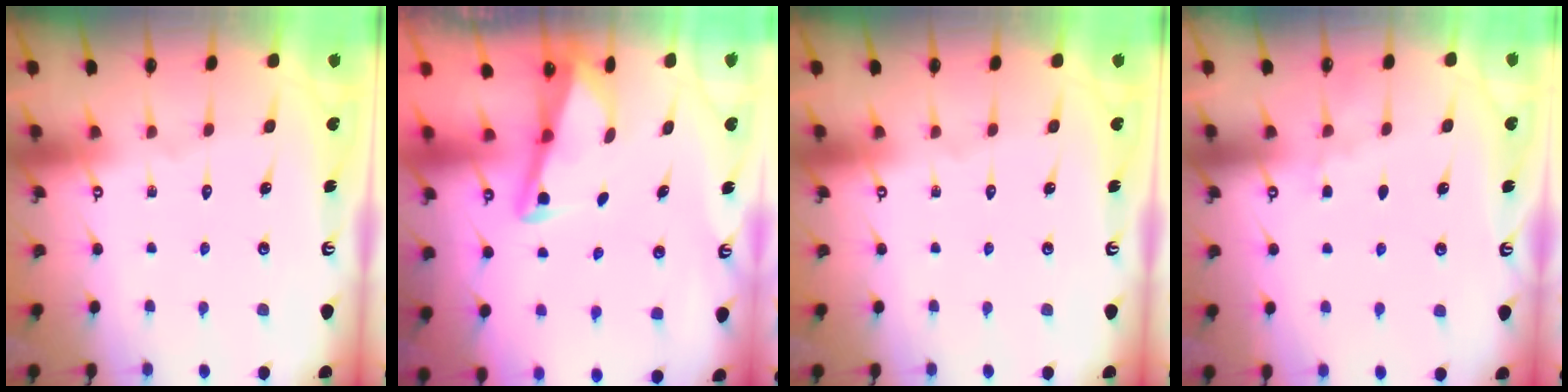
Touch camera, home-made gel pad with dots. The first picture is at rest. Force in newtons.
{"total": 3.5, "press": 3.5, "slide": 0.3}
{"total": 0.0}
{"total": 2.9, "press": 2.8, "slide": 0.5}